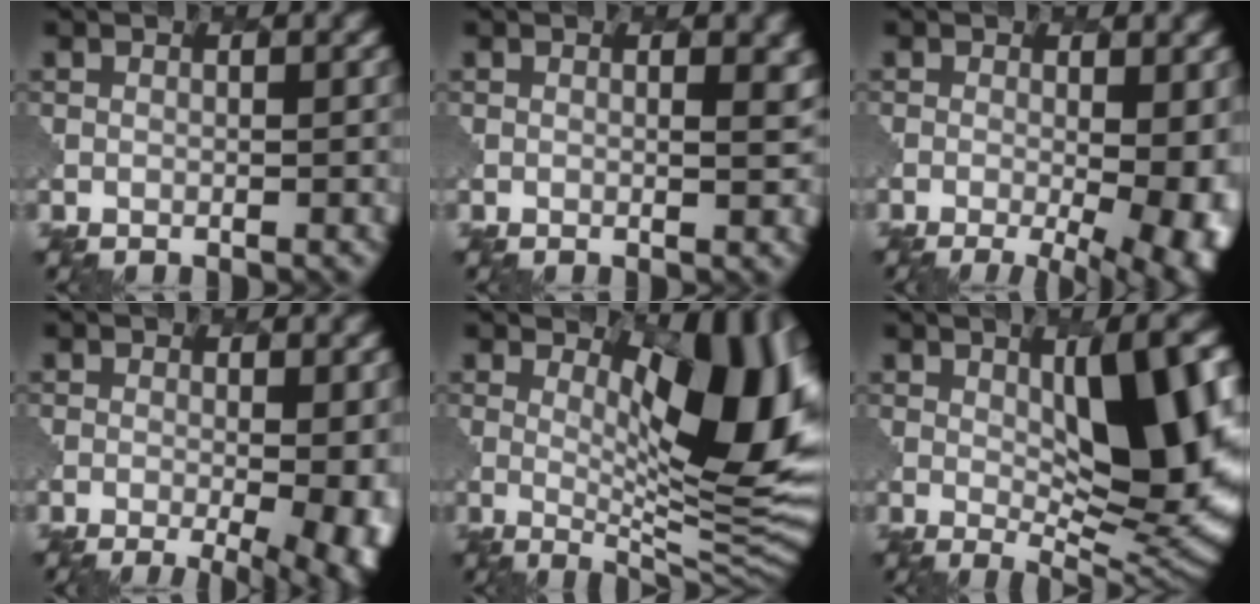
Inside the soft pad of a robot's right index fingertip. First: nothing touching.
{"total": 2.8, "force": [0.6, 1.3, 2.4], "torque": [-0.007, 0.002, 0.007]}
{"total": 10.2, "force": [-1.8, 4.4, 9.0], "torque": [-0.090, -0.009, -0.014]}
{"total": 8.4, "force": [-1.5, 3.5, 7.5], "torque": [-0.063, -0.006, -0.014]}
{"total": 11.2, "force": [2.6, 4.2, 10.1], "torque": [-0.137, -0.002, 0.046]}
{"total": 11.8, "force": [1.6, 4.1, 10.9], "torque": [-0.147, 0.000, 0.028]}